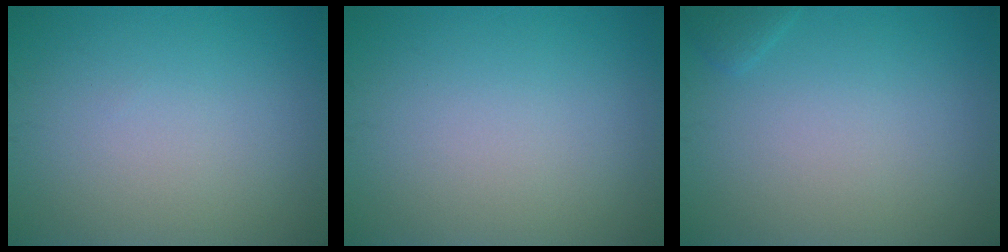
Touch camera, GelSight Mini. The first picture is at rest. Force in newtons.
{"total": 0.0}
{"total": 0.7, "press": 0.7, "slide": 0.1}